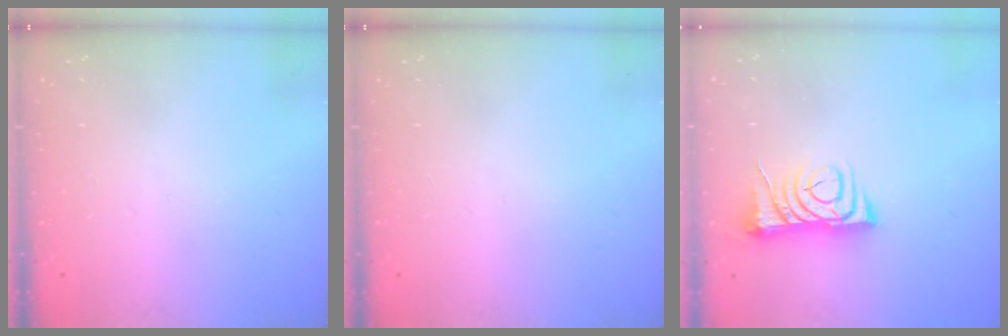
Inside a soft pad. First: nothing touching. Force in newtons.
{"total": 0.0}
{"total": 7.1, "press": 7.1, "slide": 1.0}